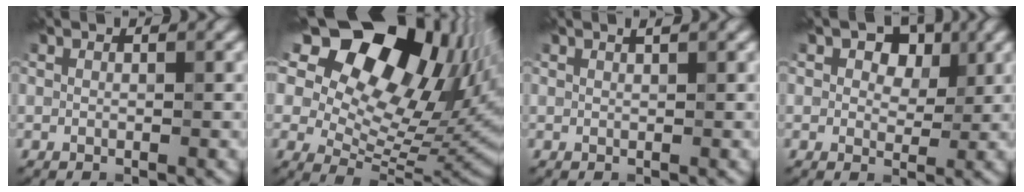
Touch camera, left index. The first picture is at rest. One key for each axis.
{"total": 15.4, "fx": 8.4, "fy": 8.9, "fz": 9.3, "tx": -0.182, "ty": 0.031, "tz": 0.167}
{"total": 0.6, "fx": 0.6, "fy": -0.1, "fz": 0.1, "tx": 0.002, "ty": 0.007, "tz": 0.007}
{"total": 2.2, "fx": 1.2, "fy": 1.6, "fz": 0.9, "tx": -0.031, "ty": -0.002, "tz": 0.035}